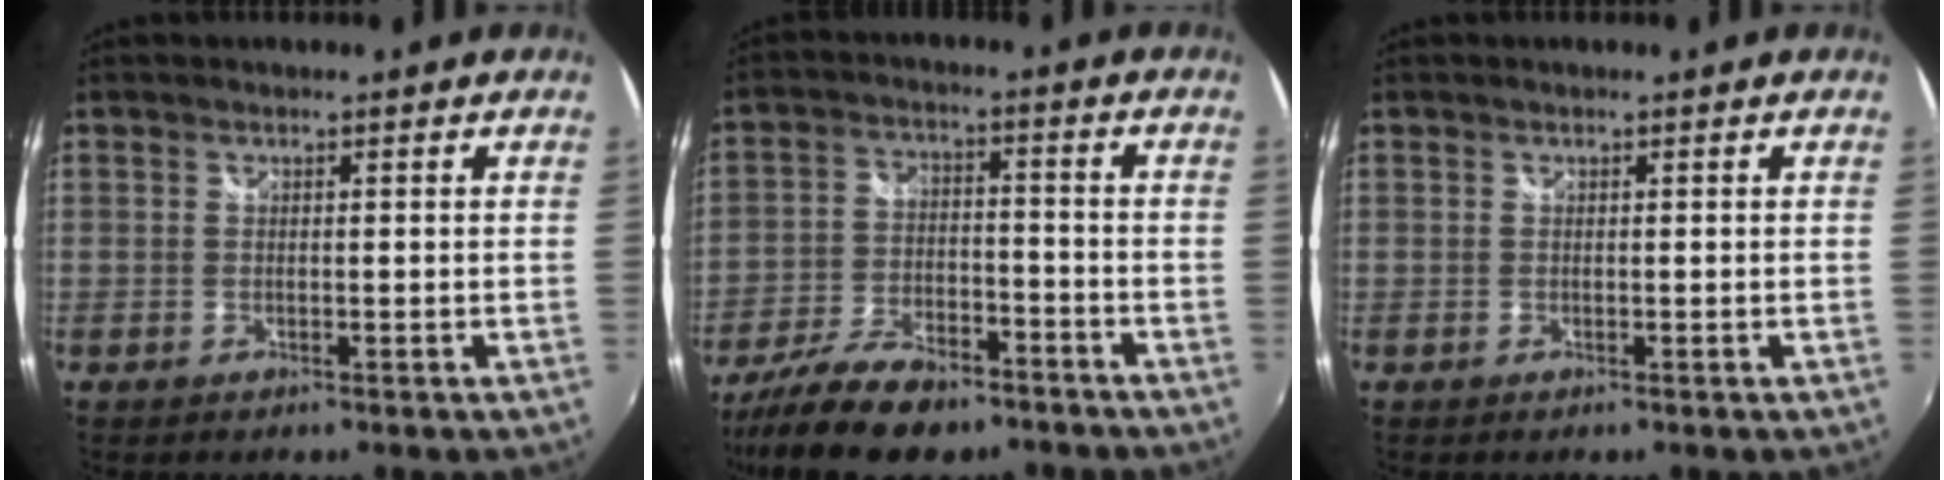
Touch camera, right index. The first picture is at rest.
{"total": 15.7, "force": [-11.9, 6.1, 8.1], "torque": [-0.177, -0.024, -0.204]}
{"total": 0.0}